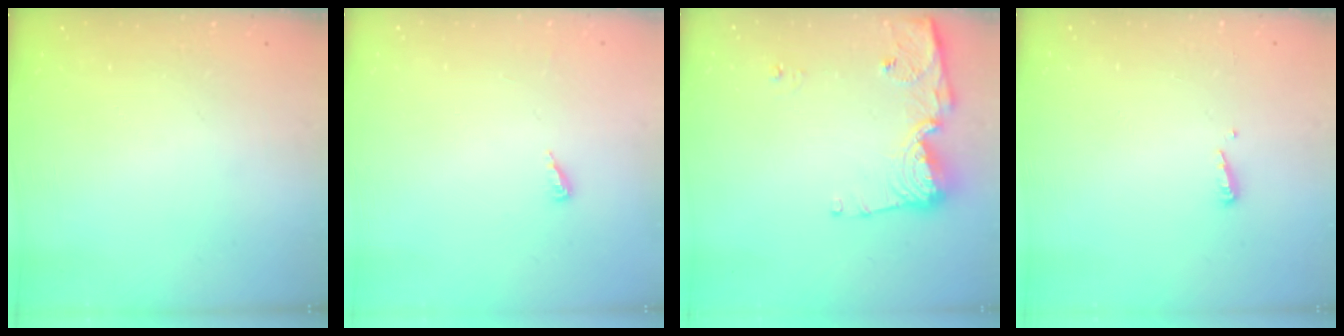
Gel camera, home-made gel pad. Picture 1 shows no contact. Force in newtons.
{"total": 2.8, "press": 2.8, "slide": 0.2}
{"total": 11.7, "press": 11.6, "slide": 1.1}
{"total": 3.7, "press": 3.6, "slide": 0.6}